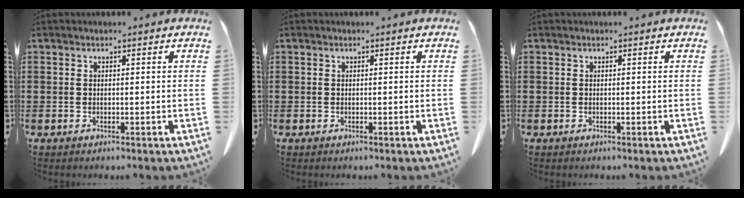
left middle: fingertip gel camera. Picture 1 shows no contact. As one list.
[{"total": 0.0}, {"total": 0.0}]